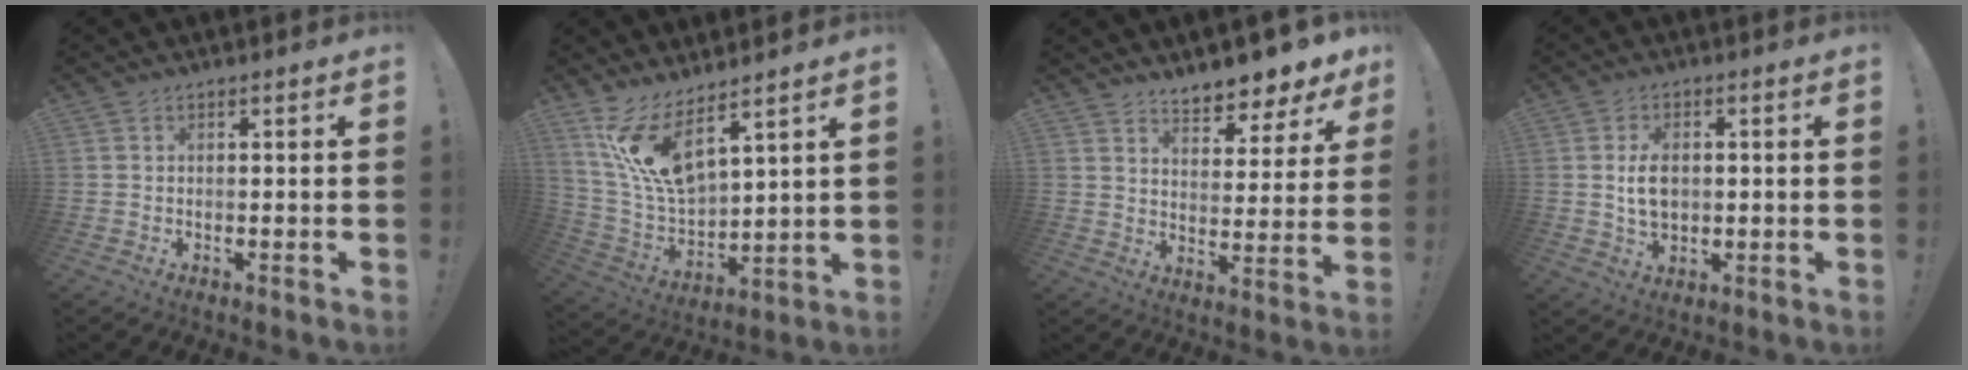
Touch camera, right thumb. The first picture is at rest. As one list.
[{"total": 13.8, "force": [9.6, 4.6, 8.8], "torque": [-0.181, -0.069, 0.178]}, {"total": 7.8, "force": [7.0, 2.3, 2.5], "torque": [-0.029, -0.066, 0.124]}, {"total": 6.7, "force": [0.6, 4.4, 4.9], "torque": [-0.076, -0.004, 0.005]}]